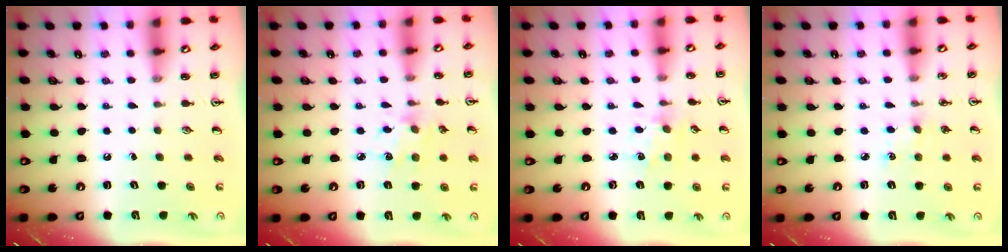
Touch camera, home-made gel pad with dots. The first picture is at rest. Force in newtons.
{"total": 4.5, "press": 4.5, "slide": 0.4}
{"total": 1.7, "press": 1.7, "slide": 0.3}
{"total": 2.7, "press": 2.7, "slide": 0.4}